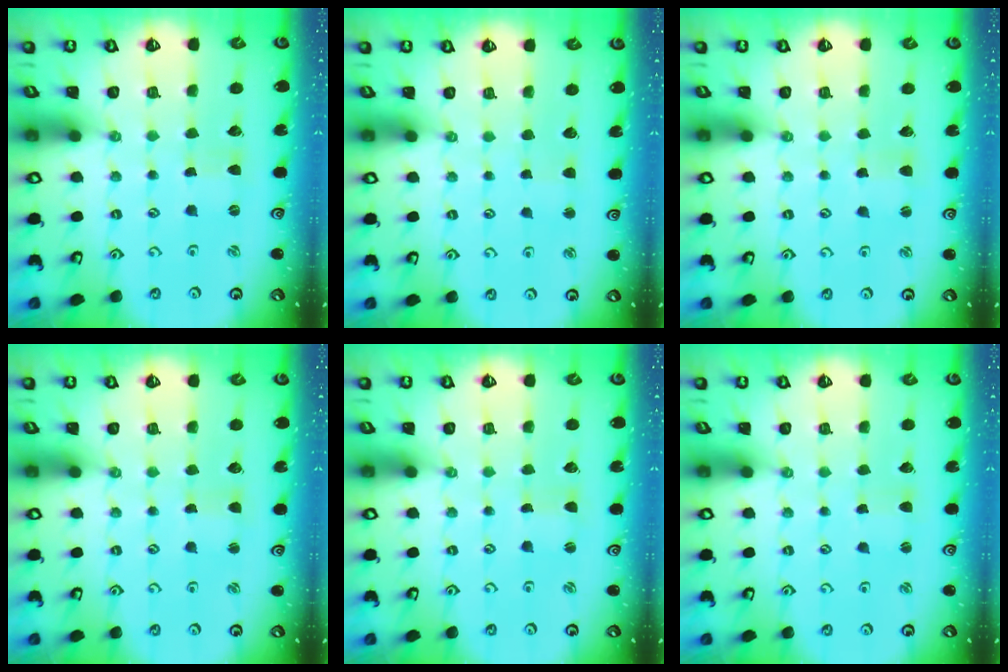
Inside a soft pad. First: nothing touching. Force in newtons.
{"total": 1.6, "press": 1.5, "slide": 0.2}
{"total": 2.9, "press": 2.8, "slide": 0.4}
{"total": 1.7, "press": 1.7, "slide": 0.2}
{"total": 0.0}
{"total": 2.1, "press": 2.1, "slide": 0.3}